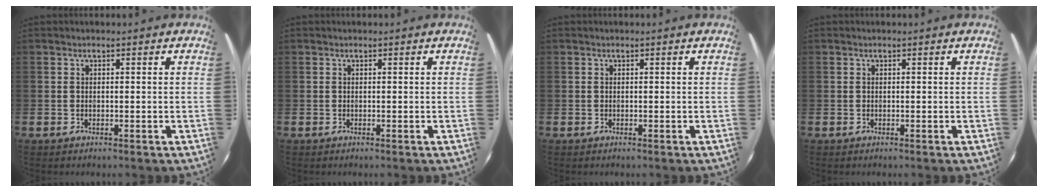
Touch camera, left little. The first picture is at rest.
{"total": 0.0}
{"total": 0.0}
{"total": 0.0}